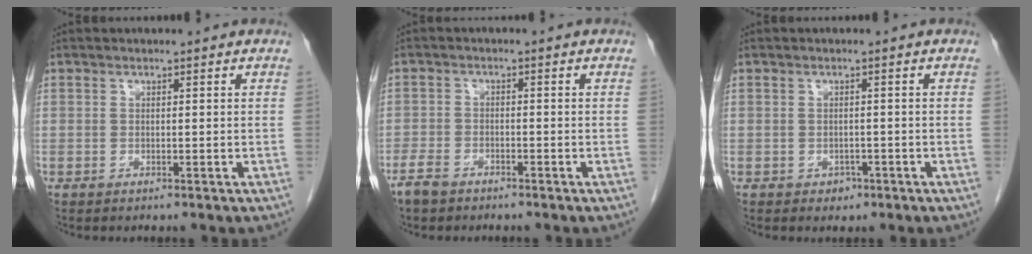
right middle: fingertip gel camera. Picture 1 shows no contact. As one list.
[{"total": 3.3, "force": [-2.7, 1.5, 1.3], "torque": [-0.033, -0.001, -0.047]}, {"total": 1.5, "force": [-0.8, 1.1, 0.5], "torque": [-0.007, 0.003, -0.007]}]